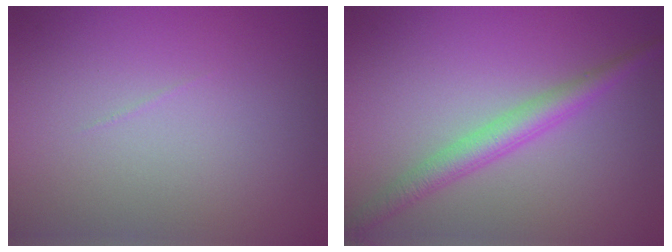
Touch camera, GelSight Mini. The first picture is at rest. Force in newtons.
{"total": 2.9, "press": 2.9, "slide": 0.1}